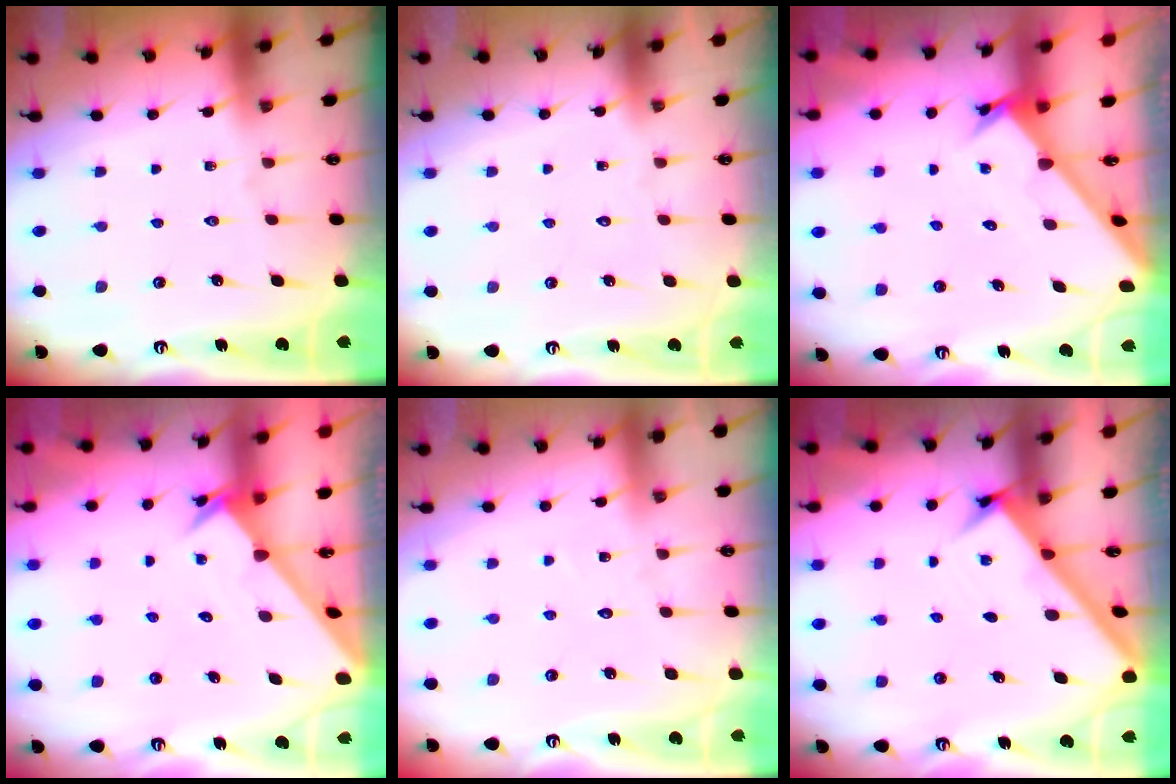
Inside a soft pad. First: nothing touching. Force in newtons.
{"total": 1.6, "press": 1.6, "slide": 0.1}
{"total": 2.6, "press": 2.6, "slide": 0.3}
{"total": 2.2, "press": 2.2, "slide": 0.1}
{"total": 4.2, "press": 4.1, "slide": 0.4}
{"total": 2.8, "press": 2.7, "slide": 0.3}